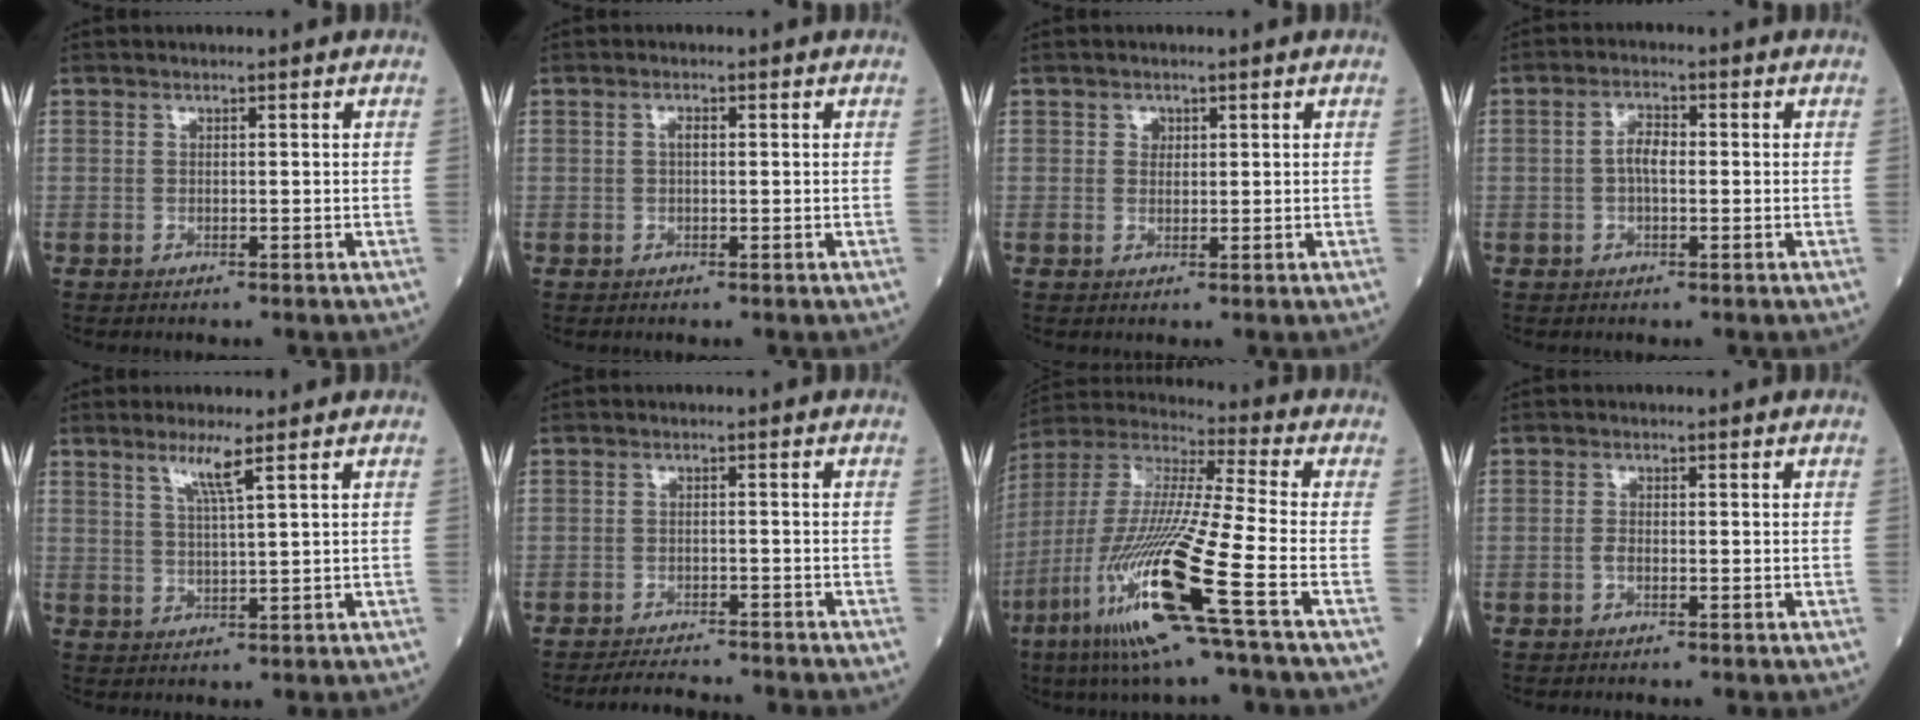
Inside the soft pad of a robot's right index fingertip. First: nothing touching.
{"total": 1.1, "force": [0.2, 0.5, 1.0], "torque": [-0.018, 0.003, 0.001]}
{"total": 1.2, "force": [0.4, 1.0, 0.4], "torque": [0.000, -0.001, 0.005]}
{"total": 3.0, "force": [-0.3, 1.3, 2.7], "torque": [-0.049, 0.011, -0.008]}
{"total": 3.8, "force": [2.2, -0.7, 3.0], "torque": [-0.063, -0.004, 0.046]}
{"total": 7.1, "force": [-6.8, 0.4, 2.0], "torque": [-0.025, -0.012, -0.100]}
{"total": 20.2, "force": [-8.4, -0.4, 18.4], "torque": [-0.405, -0.043, -0.171]}
{"total": 1.1, "force": [-0.4, 0.5, 0.9], "torque": [-0.016, 0.002, -0.005]}